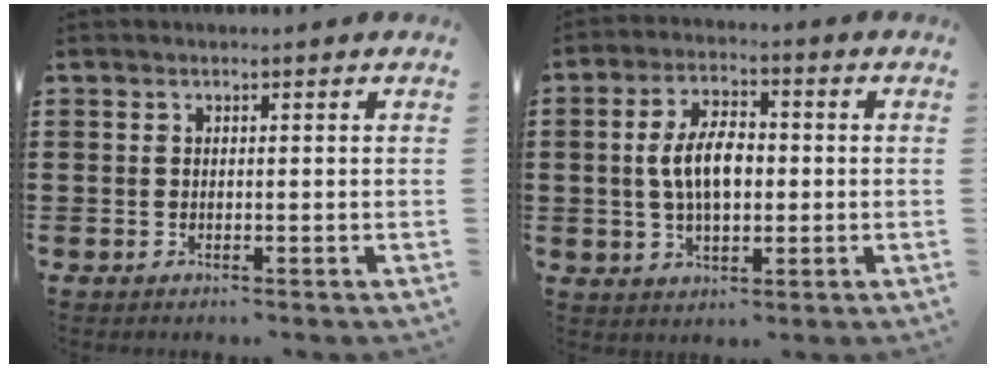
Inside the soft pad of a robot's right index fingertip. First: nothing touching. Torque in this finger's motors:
{"motor_torque": [1.52, -0.10, 0.97, 0.21]}